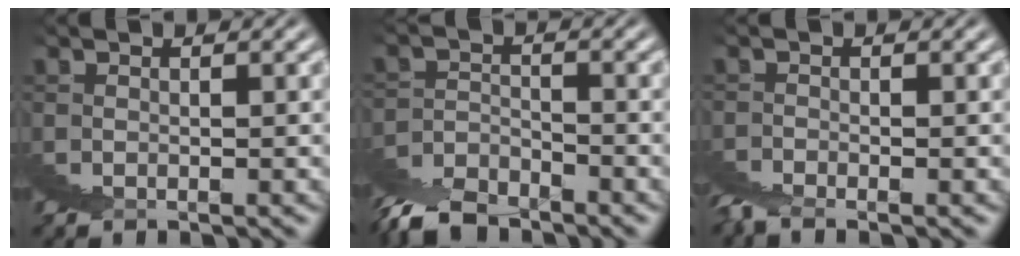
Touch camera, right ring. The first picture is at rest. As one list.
[{"total": 2.1, "force": [-2.0, -0.4, 0.1], "torque": [-0.019, -0.015, -0.029]}, {"total": 1.1, "force": [0.4, -0.9, -0.4], "torque": [0.023, 0.024, -0.009]}]